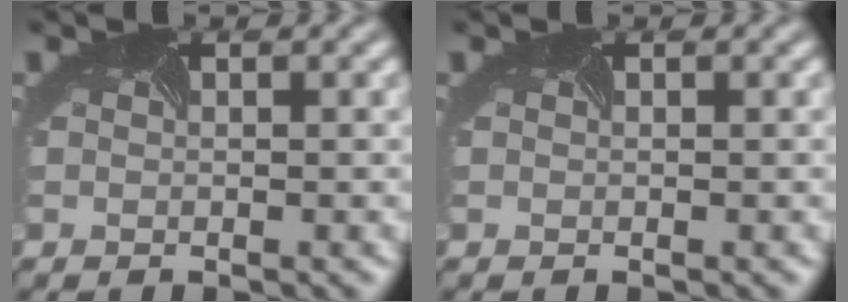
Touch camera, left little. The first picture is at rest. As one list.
[{"total": 0.0}]